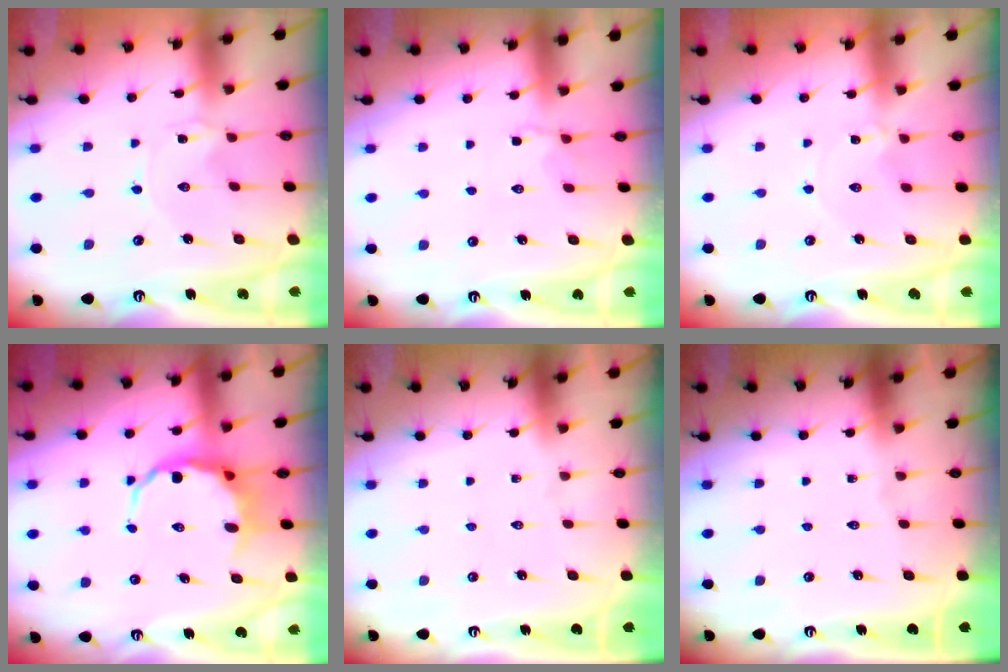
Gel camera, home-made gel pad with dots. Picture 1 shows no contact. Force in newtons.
{"total": 2.7, "press": 2.3, "slide": 1.4}
{"total": 0.0}
{"total": 7.2, "press": 6.9, "slide": 1.8}
{"total": 0.0}
{"total": 0.0}